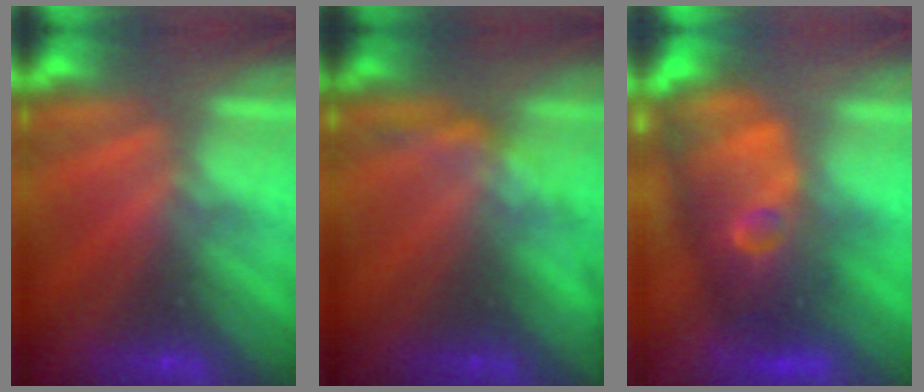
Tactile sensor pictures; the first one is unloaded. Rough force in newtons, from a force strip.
{"total": 2.4}
{"total": 9.5}